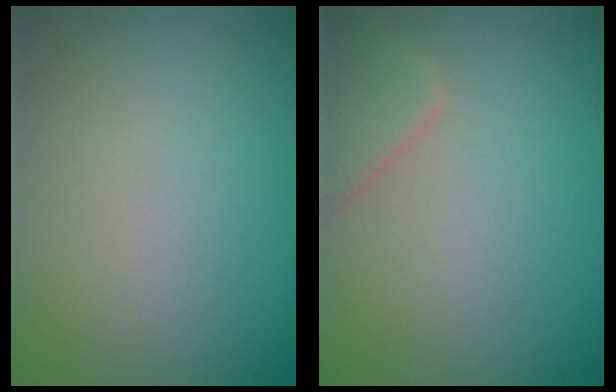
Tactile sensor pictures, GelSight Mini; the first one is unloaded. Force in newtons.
{"total": 2.4, "press": 2.4, "slide": 0.2}